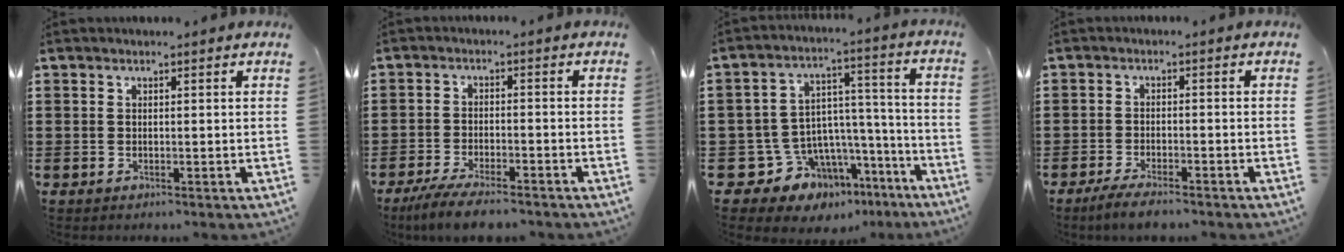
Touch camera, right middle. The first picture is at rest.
{"total": 4.9, "force": [-4.3, 0.3, 2.4], "torque": [-0.060, -0.012, -0.085]}
{"total": 9.7, "force": [-7.1, 6.3, 1.8], "torque": [-0.053, 0.011, -0.122]}
{"total": 2.9, "force": [-2.6, 0.1, 1.4], "torque": [-0.032, -0.002, -0.051]}